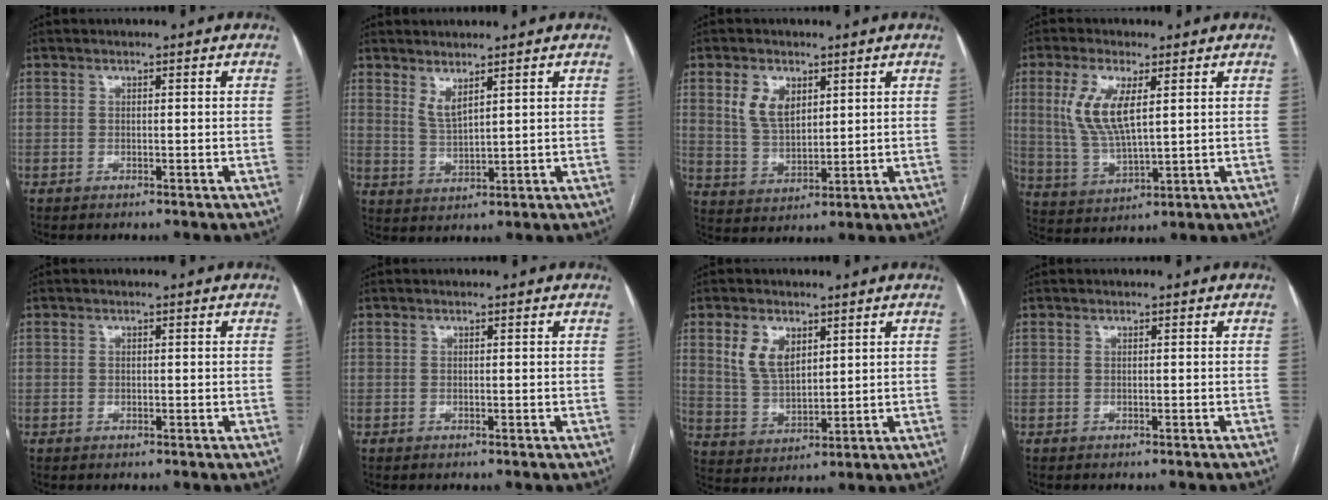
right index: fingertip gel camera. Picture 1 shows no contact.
{"total": 3.1, "force": [2.4, 0.5, 2.0], "torque": [-0.044, -0.015, 0.053]}
{"total": 6.5, "force": [2.9, 3.9, 4.3], "torque": [-0.089, 0.007, 0.066]}
{"total": 9.1, "force": [2.8, 2.8, 8.2], "torque": [-0.183, 0.000, 0.061]}
{"total": 0.0}
{"total": 0.0}
{"total": 7.0, "force": [3.3, 4.0, 4.6], "torque": [-0.097, 0.007, 0.076]}
{"total": 0.6, "force": [-0.5, -0.1, 0.4], "torque": [-0.004, 0.002, -0.006]}